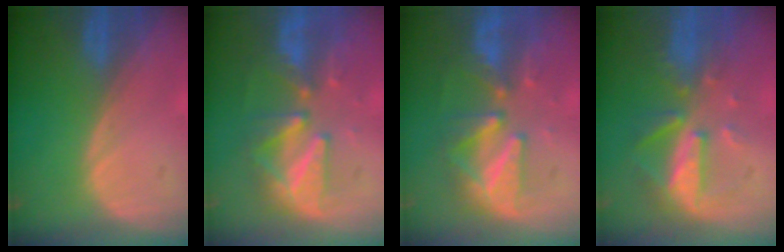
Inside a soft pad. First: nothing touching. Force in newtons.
{"total": 9.0, "press": 8.4, "slide": 3.3}
{"total": 9.0, "press": 8.4, "slide": 3.3}
{"total": 8.1, "press": 7.5, "slide": 3.3}